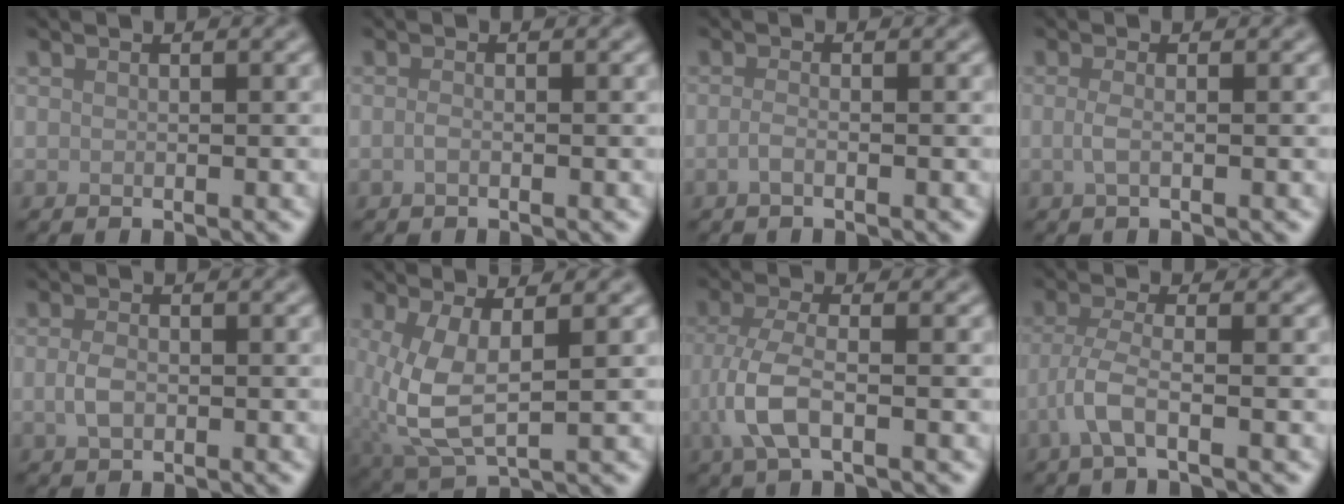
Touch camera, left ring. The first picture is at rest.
{"total": 0.7, "force": [-0.3, 0.2, 0.5], "torque": [-0.012, -0.001, -0.007]}
{"total": 1.1, "force": [-0.5, 0.4, 1.0], "torque": [-0.017, -0.001, -0.013]}
{"total": 1.4, "force": [-0.2, 0.5, 1.3], "torque": [-0.027, -0.003, -0.006]}
{"total": 1.8, "force": [-0.3, 1.1, 1.4], "torque": [-0.031, 0.000, -0.007]}
{"total": 5.5, "force": [0.0, 2.2, 5.0], "torque": [-0.122, -0.007, 0.003]}
{"total": 4.3, "force": [-1.1, 1.6, 3.8], "torque": [-0.090, -0.002, -0.028]}
{"total": 3.1, "force": [-1.5, 0.6, 2.7], "torque": [-0.058, 0.001, -0.041]}